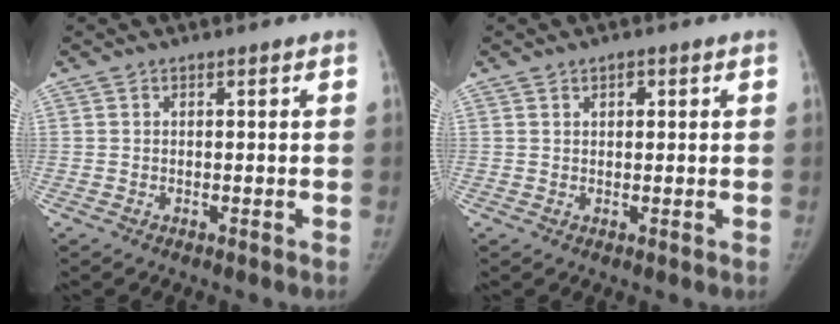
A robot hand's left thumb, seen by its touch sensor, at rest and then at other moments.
{"total": 1.7, "force": [0.8, 1.0, 1.1], "torque": [-0.010, -0.002, 0.014]}